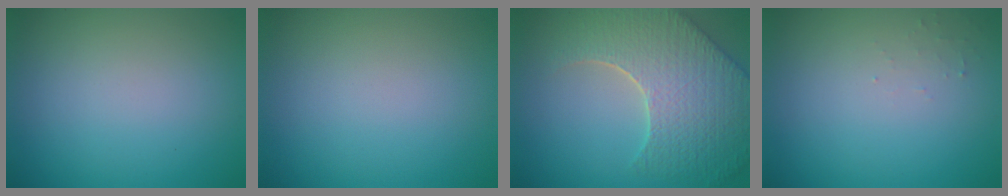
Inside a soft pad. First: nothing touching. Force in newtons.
{"total": 0.0}
{"total": 9.2, "press": 6.4, "slide": 6.6}
{"total": 0.7, "press": 0.7, "slide": 0.2}